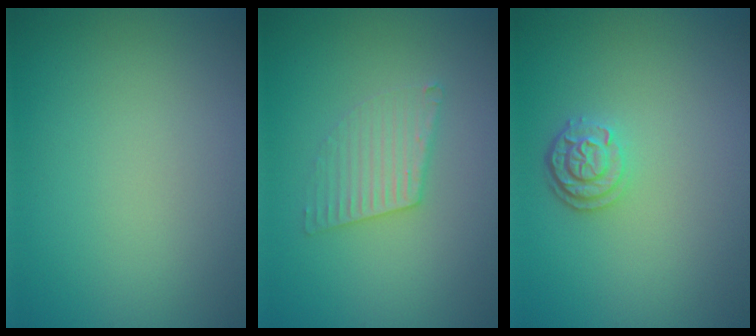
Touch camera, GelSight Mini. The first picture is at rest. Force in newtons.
{"total": 2.5, "press": 2.5, "slide": 0.2}
{"total": 2.4, "press": 2.1, "slide": 1.2}